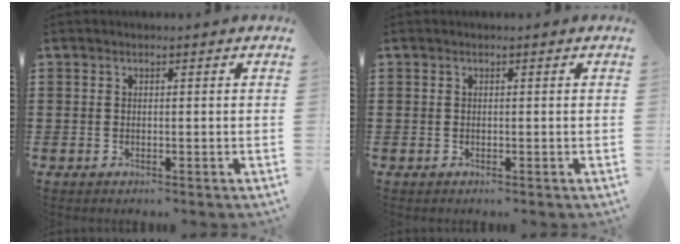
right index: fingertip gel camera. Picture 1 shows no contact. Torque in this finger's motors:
{"motor_torque": [-0.54, 0.88, 0.02, 0.01]}